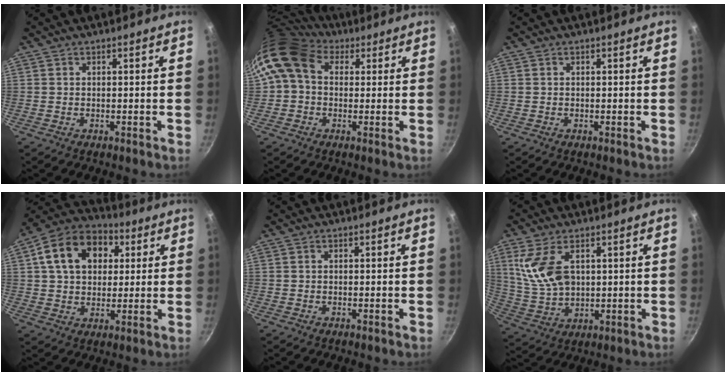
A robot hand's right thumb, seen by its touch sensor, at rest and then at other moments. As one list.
[{"total": 10.5, "force": [2.8, 8.1, 6.0], "torque": [-0.099, 0.012, 0.030]}, {"total": 0.0}, {"total": 16.2, "force": [4.6, 11.8, 10.1], "torque": [-0.149, 0.021, 0.064]}, {"total": 0.0}, {"total": 11.1, "force": [3.5, 6.5, 8.2], "torque": [-0.154, -0.016, 0.083]}]